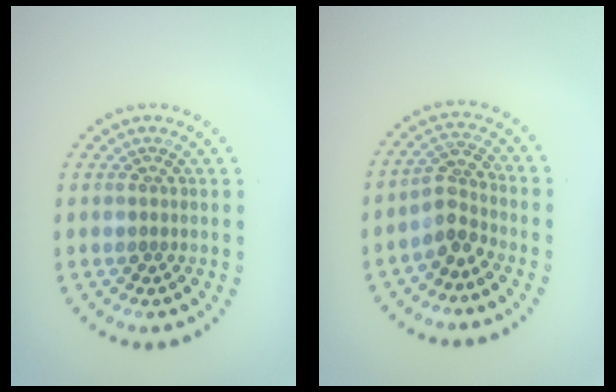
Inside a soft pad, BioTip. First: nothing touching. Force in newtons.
{"total": 2.8, "press": 2.1, "slide": 1.9}